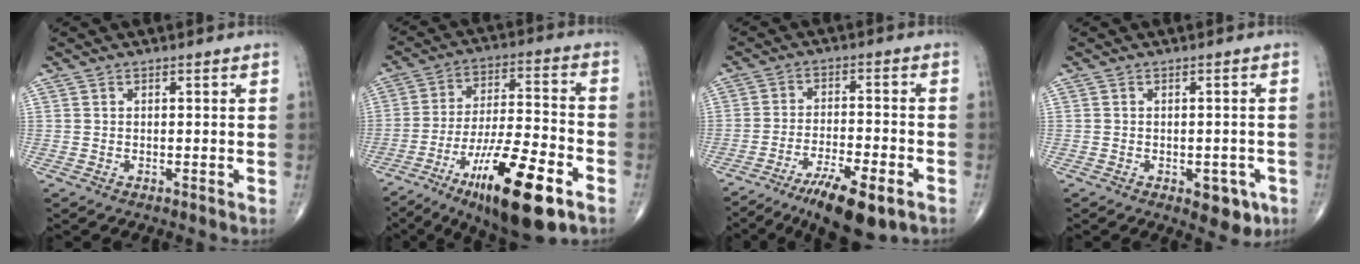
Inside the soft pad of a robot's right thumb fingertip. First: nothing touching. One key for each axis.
{"total": 20.7, "fx": -10.6, "fy": 5.6, "fz": 16.8, "tx": -0.281, "ty": 0.044, "tz": -0.173}
{"total": 11.7, "fx": -7.3, "fy": 3.2, "fz": 8.6, "tx": -0.140, "ty": 0.027, "tz": -0.115}
{"total": 5.3, "fx": -2.4, "fy": 3.0, "fz": 3.7, "tx": -0.018, "ty": 0.007, "tz": -0.025}